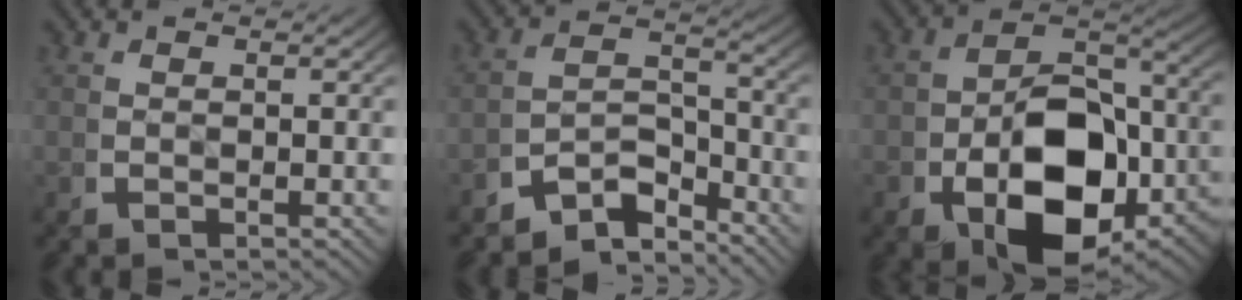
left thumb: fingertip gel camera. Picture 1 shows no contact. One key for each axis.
{"total": 6.8, "fx": -4.1, "fy": 3.8, "fz": 3.8, "tx": -0.061, "ty": -0.027, "tz": -0.066}
{"total": 15.2, "fx": -3.2, "fy": 9.2, "fz": 11.6, "tx": -0.202, "ty": -0.054, "tz": -0.025}